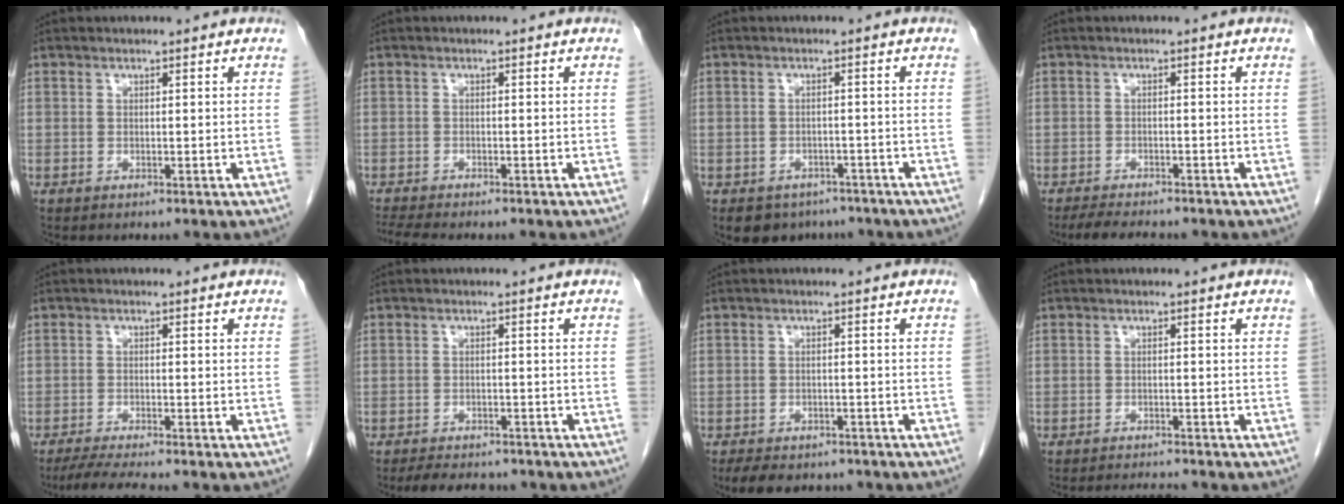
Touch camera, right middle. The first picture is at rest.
{"total": 5.5, "force": [-4.9, 0.7, 2.5], "torque": [-0.042, -0.009, -0.076]}
{"total": 5.8, "force": [-4.4, 3.8, 0.8], "torque": [-0.003, 0.010, -0.057]}
{"total": 5.1, "force": [-4.5, 0.9, 2.1], "torque": [-0.036, -0.012, -0.073]}
{"total": 4.9, "force": [-4.2, -0.5, 2.5], "torque": [-0.042, -0.017, -0.072]}
{"total": 6.9, "force": [-5.9, 2.4, 2.4], "torque": [-0.035, -0.004, -0.082]}
{"total": 8.6, "force": [-6.9, 3.9, 3.4], "torque": [-0.052, 0.002, -0.093]}
{"total": 2.6, "force": [-2.6, -0.3, 0.3], "torque": [-0.006, -0.013, -0.040]}